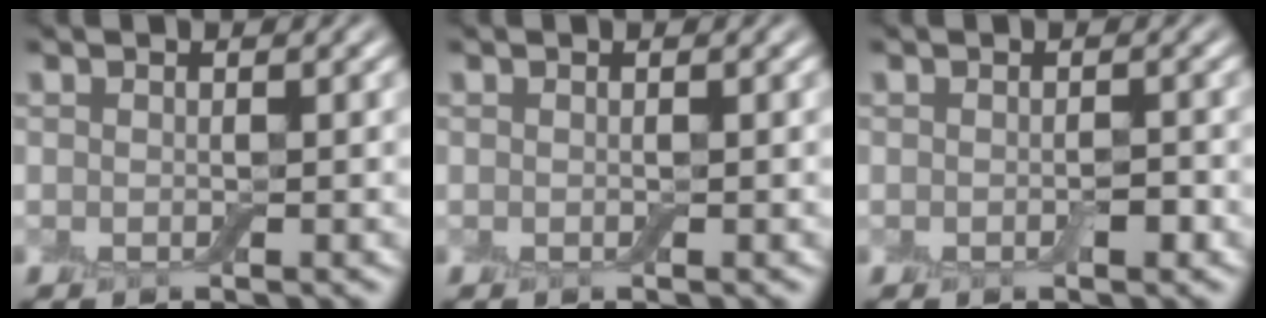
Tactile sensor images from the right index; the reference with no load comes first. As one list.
[{"total": 0.0}, {"total": 0.9, "force": [-0.3, 0.4, 0.7], "torque": [-0.009, 0.000, -0.003]}]